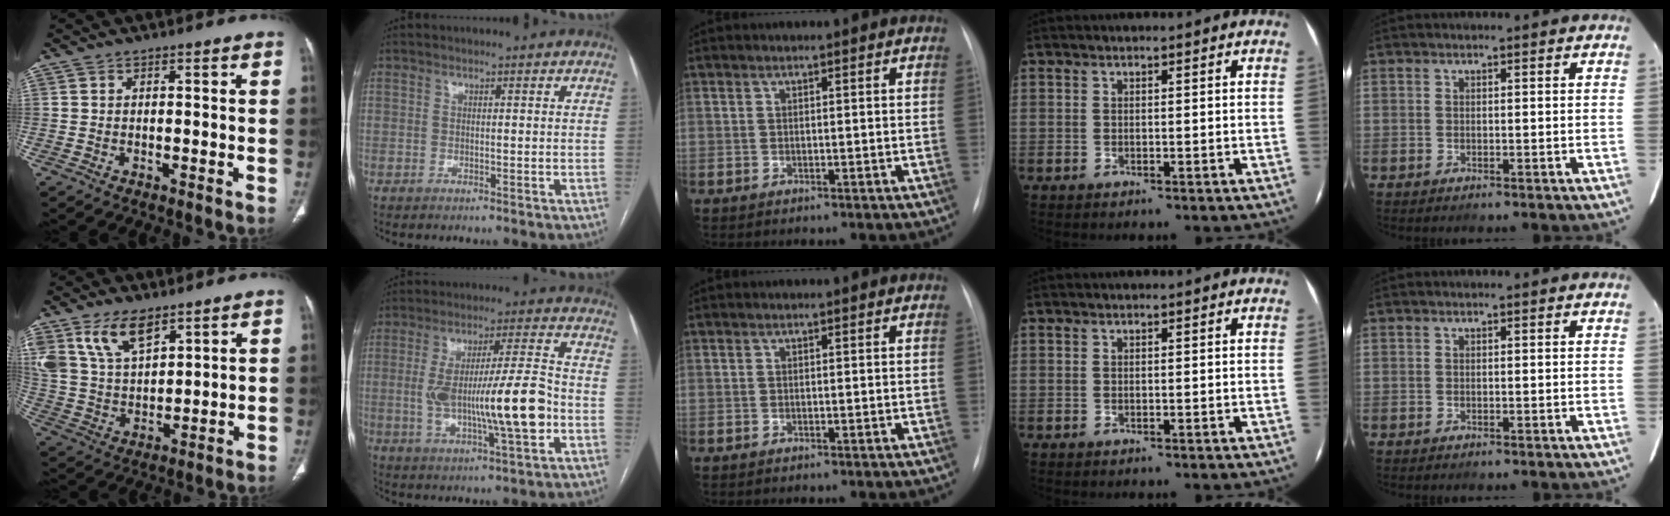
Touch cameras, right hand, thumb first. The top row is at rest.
{"thumb": {"total": 12.5, "force": [7.6, 6.4, 7.5], "torque": [-0.127, -0.025, 0.161]}, "index": {"total": 14.9, "force": [-2.2, 2.1, 14.6], "torque": [-0.260, 0.009, -0.031]}}